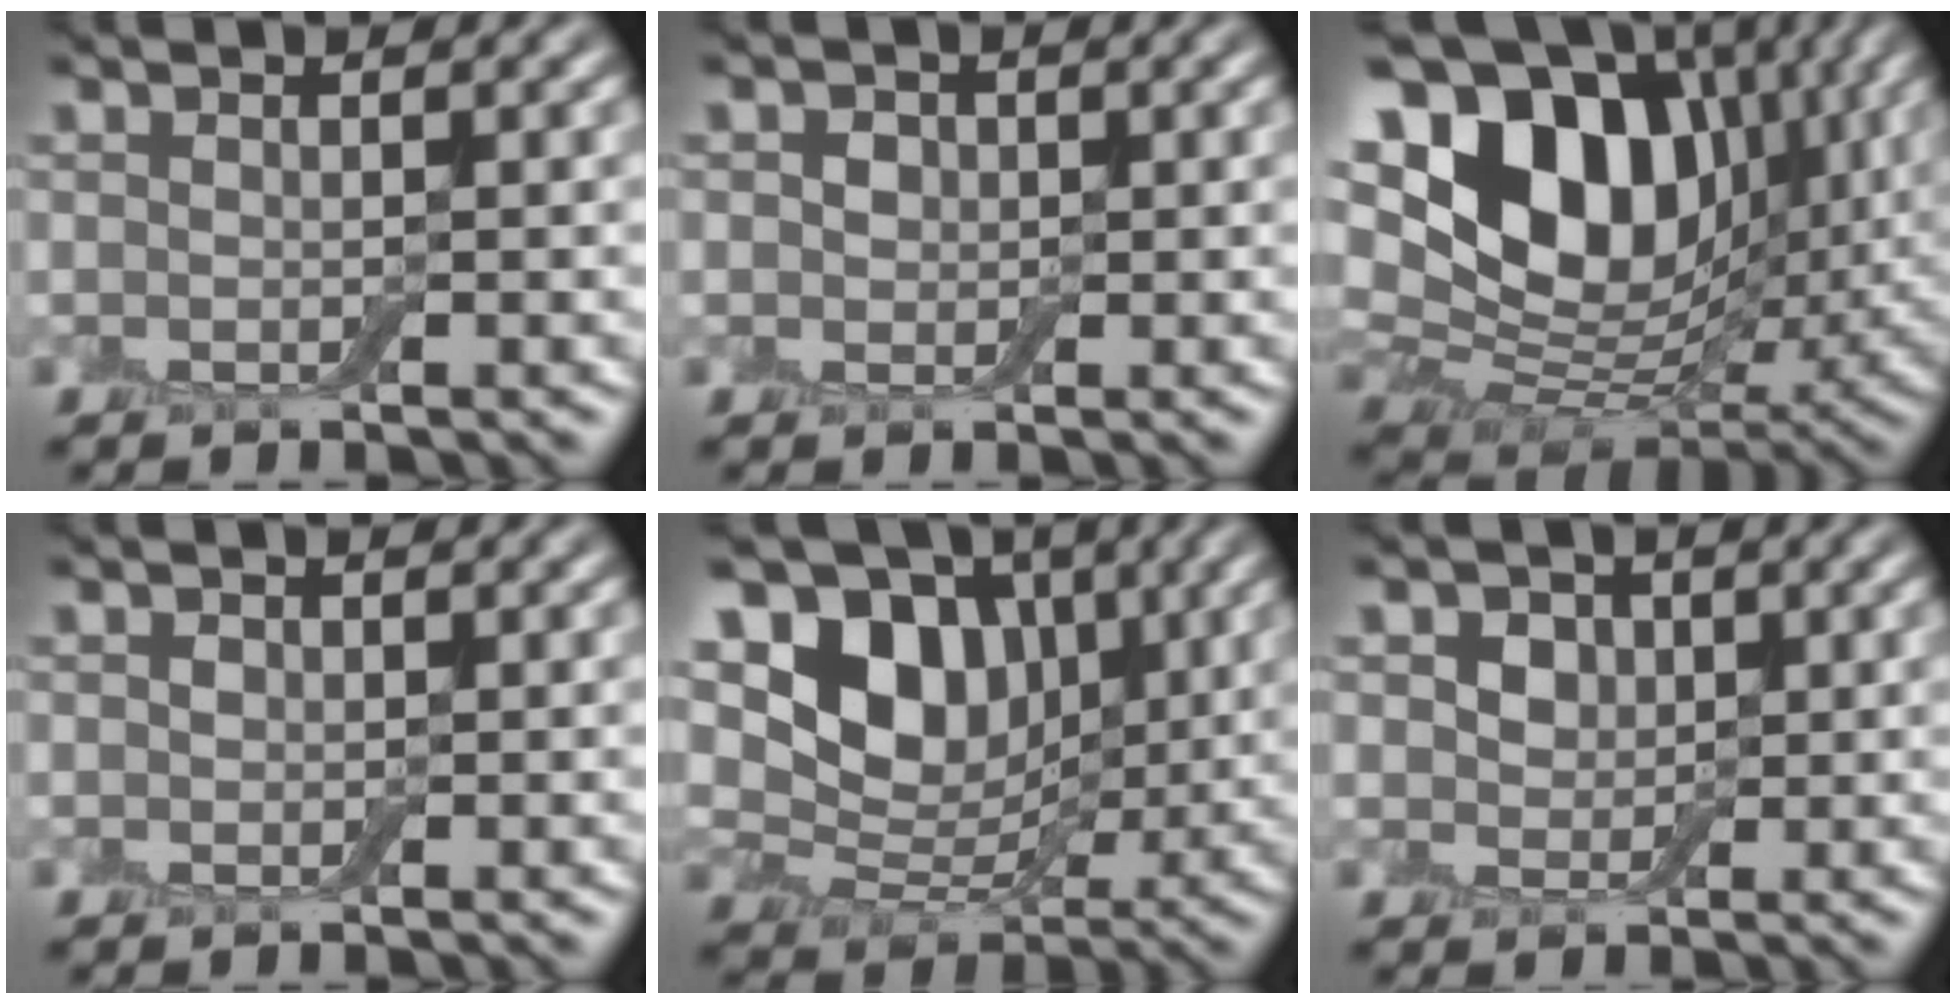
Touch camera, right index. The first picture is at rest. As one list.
[{"total": 1.5, "force": [0.3, 1.3, 0.6], "torque": [-0.007, 0.006, -0.004]}, {"total": 18.4, "force": [6.5, 12.7, 11.6], "torque": [-0.218, 0.022, 0.123]}, {"total": 0.6, "force": [0.1, 0.6, 0.2], "torque": [-0.002, -0.001, -0.001]}, {"total": 8.8, "force": [2.8, 6.6, 5.1], "torque": [-0.094, -0.003, 0.037]}, {"total": 4.1, "force": [1.9, 3.0, 2.1], "torque": [-0.041, 0.011, 0.014]}]